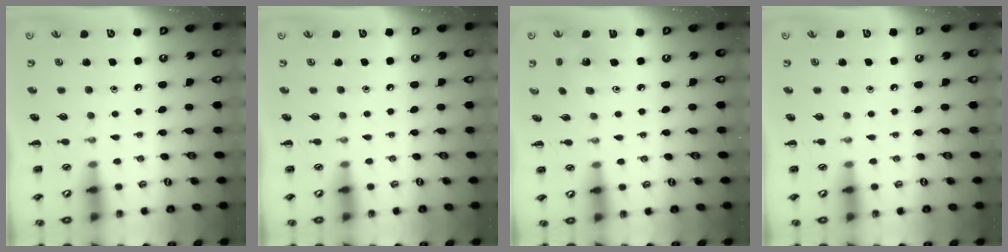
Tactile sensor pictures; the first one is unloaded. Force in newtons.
{"total": 0.0}
{"total": 1.7, "press": 1.5, "slide": 0.7}
{"total": 0.0}